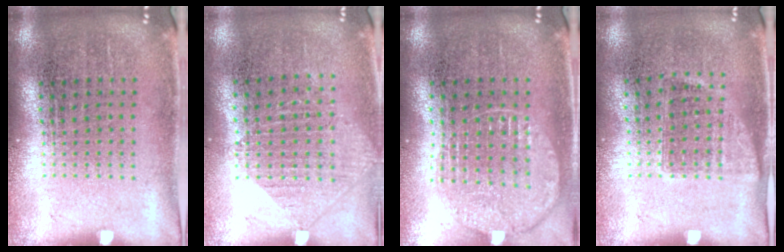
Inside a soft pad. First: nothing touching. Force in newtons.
{"total": 1.0, "press": 0.9, "slide": 0.2}
{"total": 1.1, "press": 1.1, "slide": 0.1}
{"total": 0.9, "press": 0.8, "slide": 0.4}